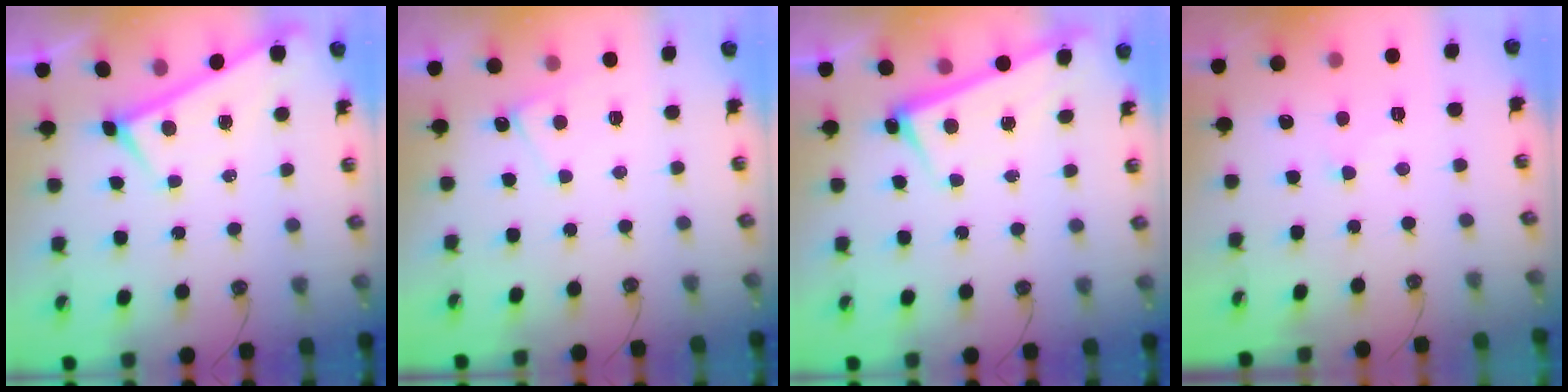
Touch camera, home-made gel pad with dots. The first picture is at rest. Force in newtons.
{"total": 1.7, "press": 1.7, "slide": 0.4}
{"total": 2.5, "press": 2.4, "slide": 0.6}
{"total": 0.7, "press": 0.6, "slide": 0.4}